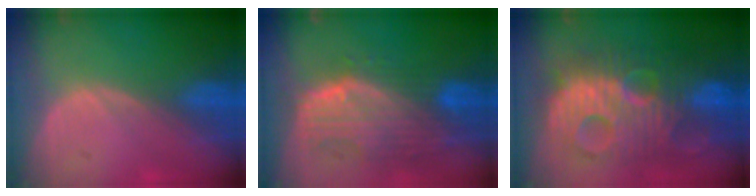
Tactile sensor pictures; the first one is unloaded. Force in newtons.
{"total": 10.5, "press": 9.1, "slide": 5.3}
{"total": 13.6, "press": 13.5, "slide": 1.2}